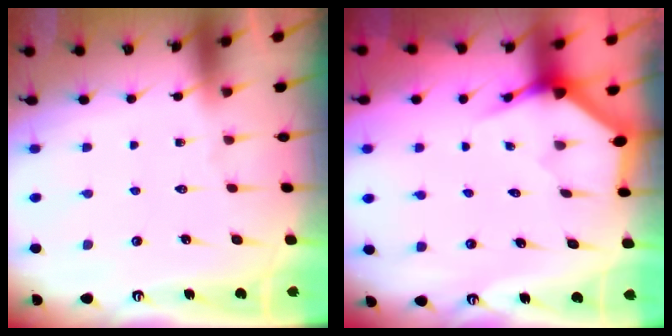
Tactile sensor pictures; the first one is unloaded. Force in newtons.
{"total": 3.6, "press": 3.6, "slide": 0.1}